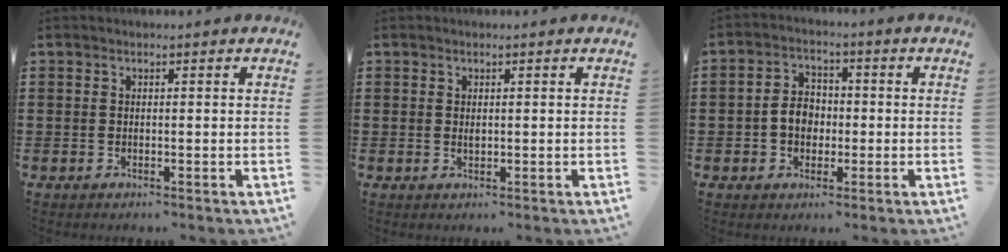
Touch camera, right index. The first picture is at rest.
{"total": 0.8, "force": [0.2, 0.6, 0.5], "torque": [-0.012, 0.003, 0.005]}
{"total": 4.6, "force": [-0.7, 3.6, 2.8], "torque": [-0.059, 0.011, -0.016]}